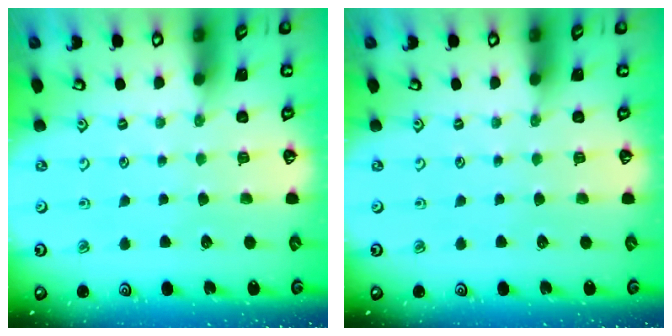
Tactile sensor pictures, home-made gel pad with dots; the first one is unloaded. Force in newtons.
{"total": 0.0}